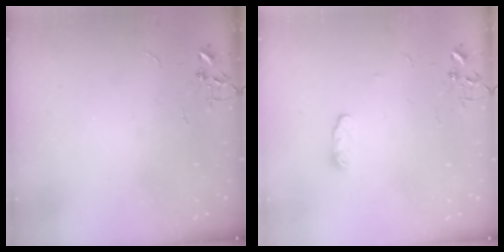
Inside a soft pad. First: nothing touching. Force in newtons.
{"total": 5.2, "press": 5.2, "slide": 0.7}